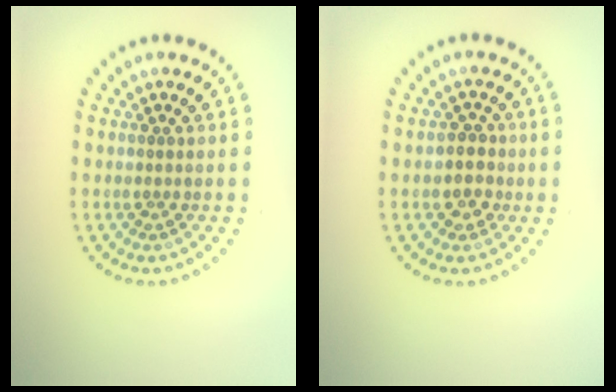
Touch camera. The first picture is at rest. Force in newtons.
{"total": 2.1, "press": 1.9, "slide": 0.9}